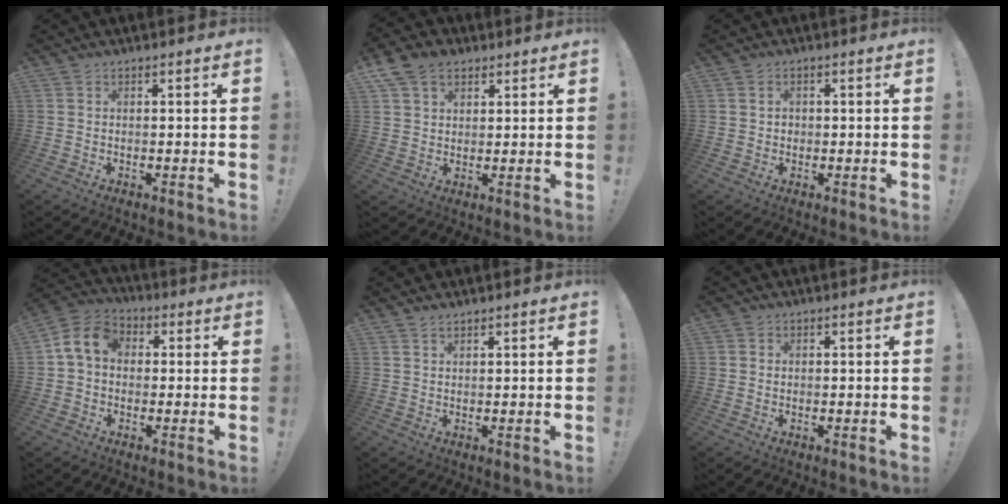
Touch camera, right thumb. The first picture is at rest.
{"total": 8.4, "force": [4.8, 5.8, 3.7], "torque": [-0.064, -0.013, 0.095]}
{"total": 1.6, "force": [0.3, 1.5, 0.4], "torque": [-0.008, 0.005, 0.004]}
{"total": 9.7, "force": [1.8, 7.4, 6.1], "torque": [-0.113, 0.017, 0.039]}
{"total": 1.5, "force": [1.4, 0.1, 0.6], "torque": [-0.004, -0.008, 0.025]}
{"total": 0.8, "force": [0.6, 0.5, 0.0], "torque": [0.009, -0.002, 0.010]}